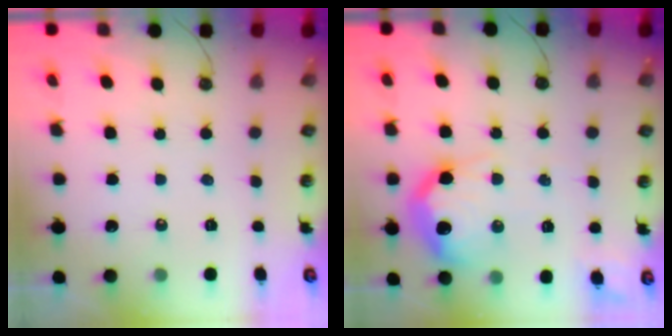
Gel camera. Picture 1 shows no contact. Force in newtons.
{"total": 19.6, "press": 19.6, "slide": 1.1}